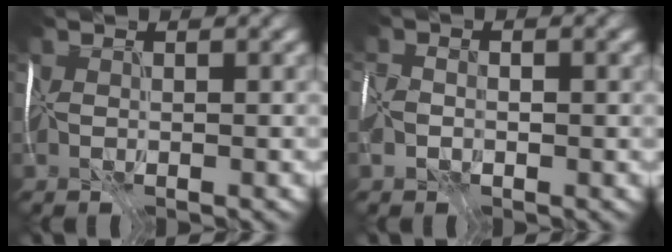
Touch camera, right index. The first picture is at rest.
{"total": 1.8, "force": [-1.1, 1.1, 0.8], "torque": [-0.015, 0.000, -0.019]}